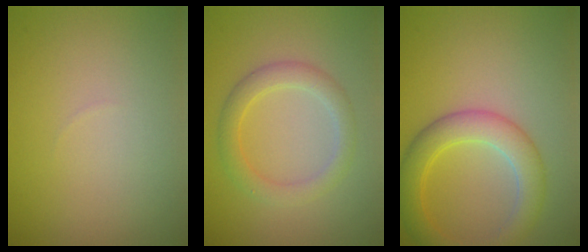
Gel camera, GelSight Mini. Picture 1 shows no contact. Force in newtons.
{"total": 2.9, "press": 2.9, "slide": 0.3}
{"total": 4.7, "press": 4.7, "slide": 0.1}